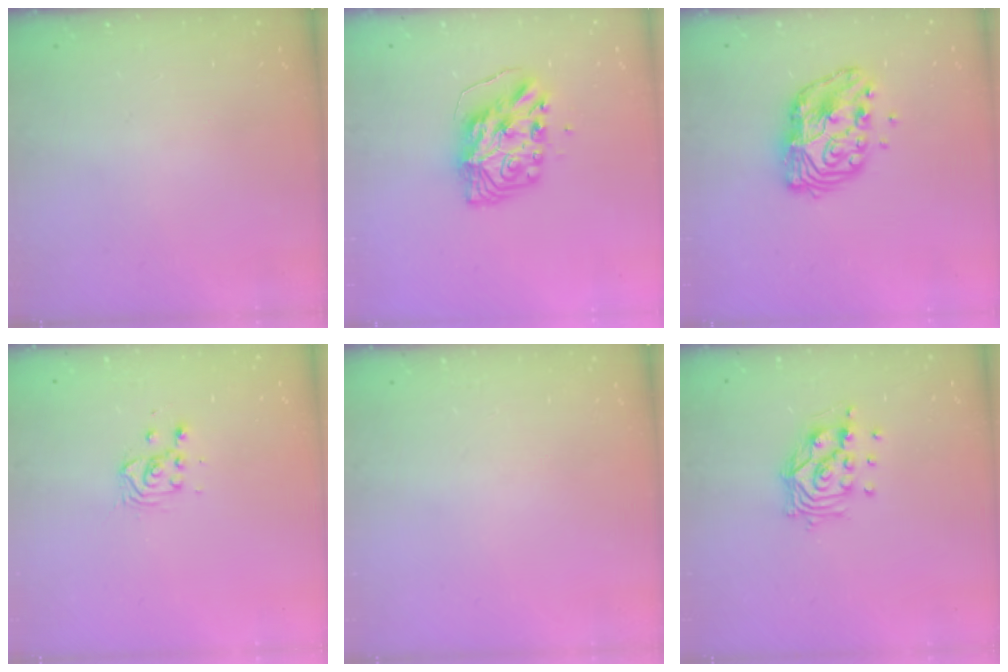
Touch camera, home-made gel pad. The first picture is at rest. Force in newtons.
{"total": 9.9, "press": 9.9, "slide": 0.8}
{"total": 11.9, "press": 11.9, "slide": 0.8}
{"total": 3.6, "press": 3.6, "slide": 0.1}
{"total": 0.0}
{"total": 10.1, "press": 10.0, "slide": 1.1}